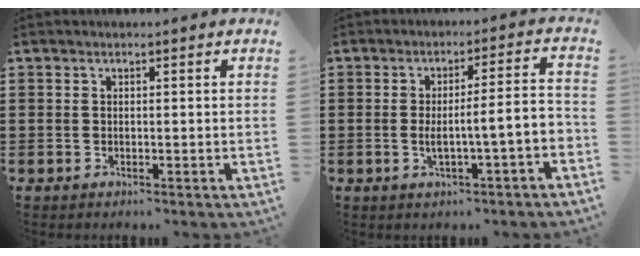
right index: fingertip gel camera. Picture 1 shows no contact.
{"total": 6.5, "force": [-1.8, 0.7, 6.2], "torque": [-0.109, 0.000, -0.035]}